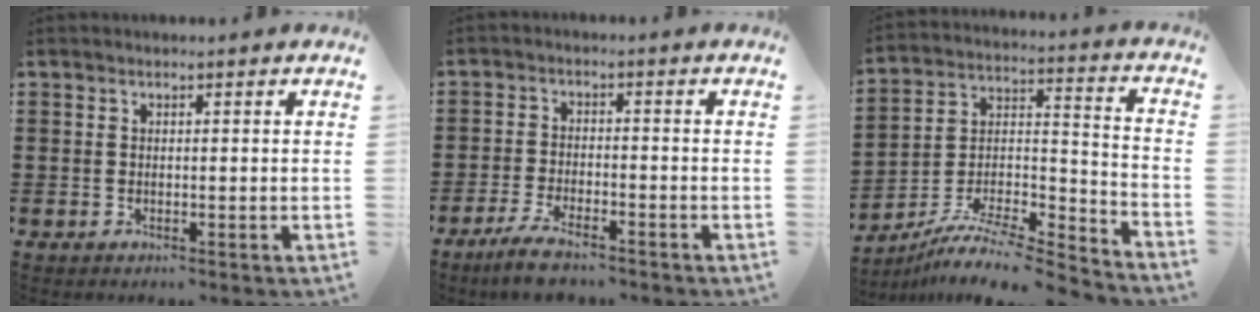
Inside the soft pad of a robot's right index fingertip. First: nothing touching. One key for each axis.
{"total": 4.2, "fx": -3.5, "fy": 0.7, "fz": 2.2, "tx": -0.058, "ty": -0.002, "tz": -0.072}
{"total": 8.0, "fx": -6.9, "fy": 1.5, "fz": 3.8, "tx": -0.070, "ty": 0.003, "tz": -0.138}